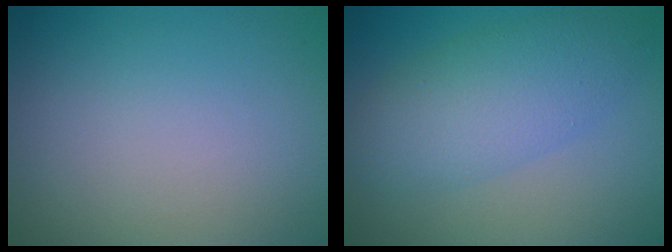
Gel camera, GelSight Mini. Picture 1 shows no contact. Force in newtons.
{"total": 5.0, "press": 5.0, "slide": 0.2}